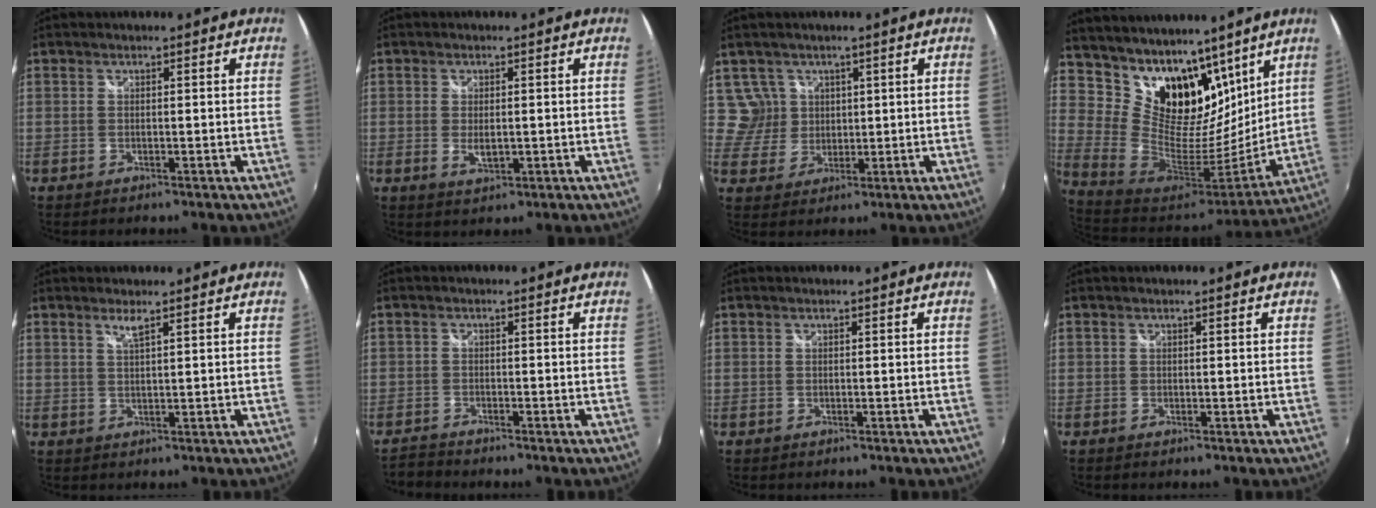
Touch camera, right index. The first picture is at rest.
{"total": 3.3, "force": [-0.5, 1.6, 2.8], "torque": [-0.051, -0.007, -0.005]}
{"total": 4.7, "force": [2.0, 4.2, -0.1], "torque": [0.011, 0.009, 0.040]}
{"total": 22.2, "force": [14.6, 13.5, 9.9], "torque": [-0.221, -0.008, 0.275]}
{"total": 1.9, "force": [1.3, -0.1, 1.3], "torque": [-0.025, -0.001, 0.022]}
{"total": 2.5, "force": [-2.5, 0.6, 0.1], "torque": [-0.013, -0.007, -0.052]}
{"total": 0.0}
{"total": 0.0}